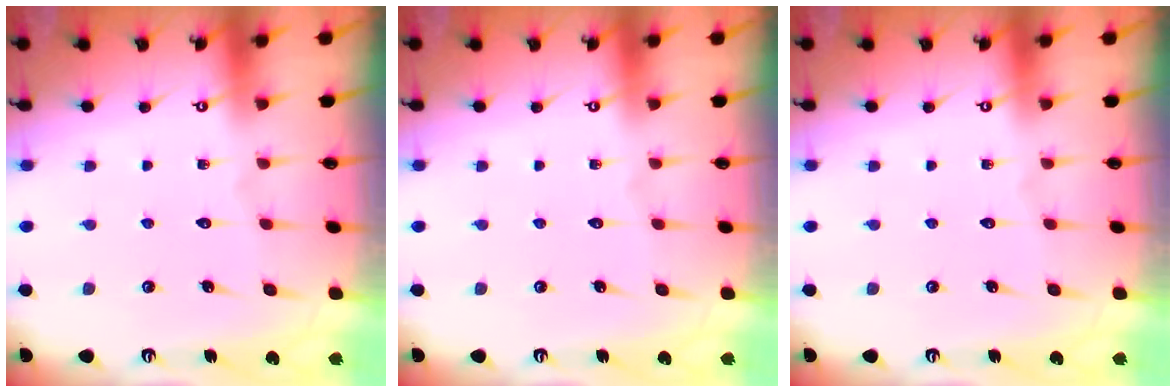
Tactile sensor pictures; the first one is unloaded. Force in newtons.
{"total": 0.0}
{"total": 0.0}